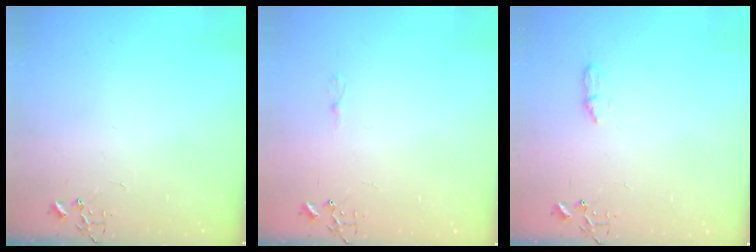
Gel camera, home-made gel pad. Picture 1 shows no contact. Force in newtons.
{"total": 2.5, "press": 2.5, "slide": 0.3}
{"total": 4.5, "press": 4.4, "slide": 0.6}